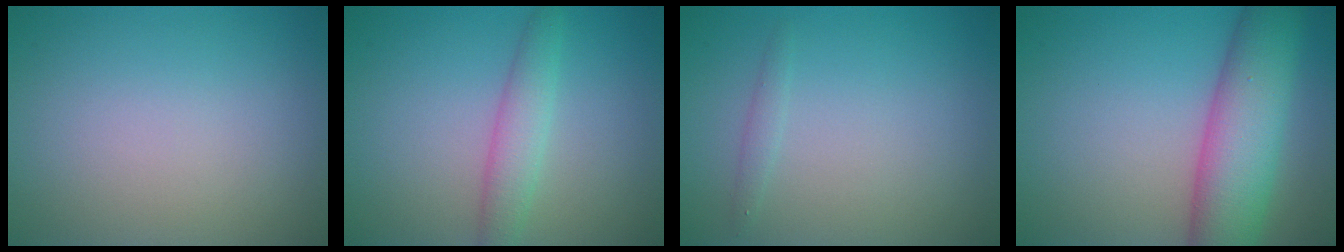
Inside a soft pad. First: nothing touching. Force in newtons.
{"total": 2.7, "press": 2.7, "slide": 0.1}
{"total": 0.8, "press": 0.8, "slide": 0.1}
{"total": 8.5, "press": 8.5, "slide": 0.3}